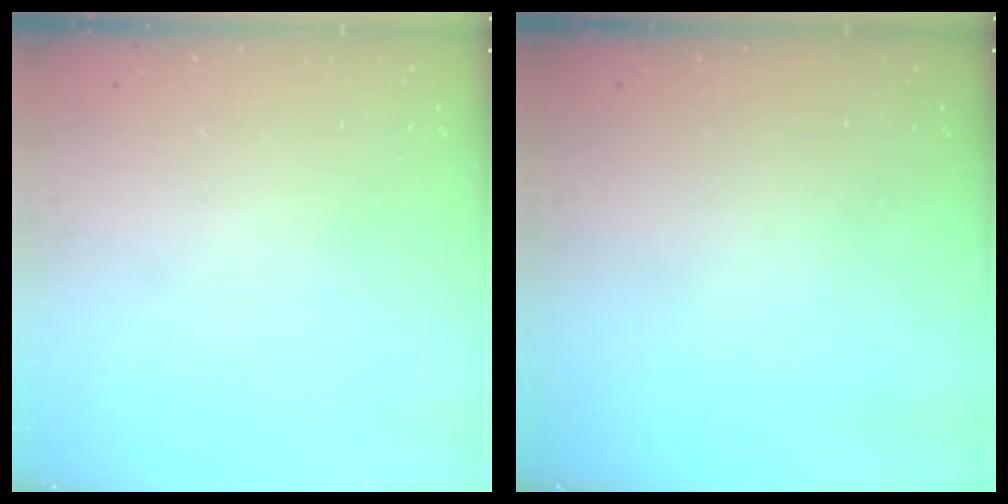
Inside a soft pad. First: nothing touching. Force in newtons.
{"total": 0.0}